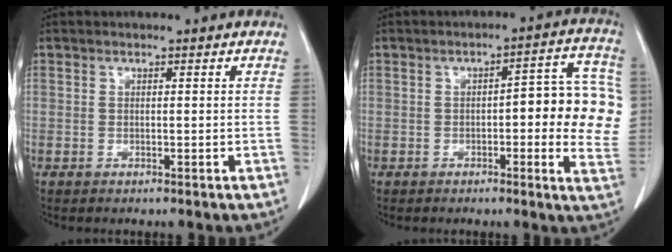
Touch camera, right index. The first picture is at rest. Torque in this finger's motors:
{"motor_torque": [0.34, 0.09, 0.21, 0.04]}